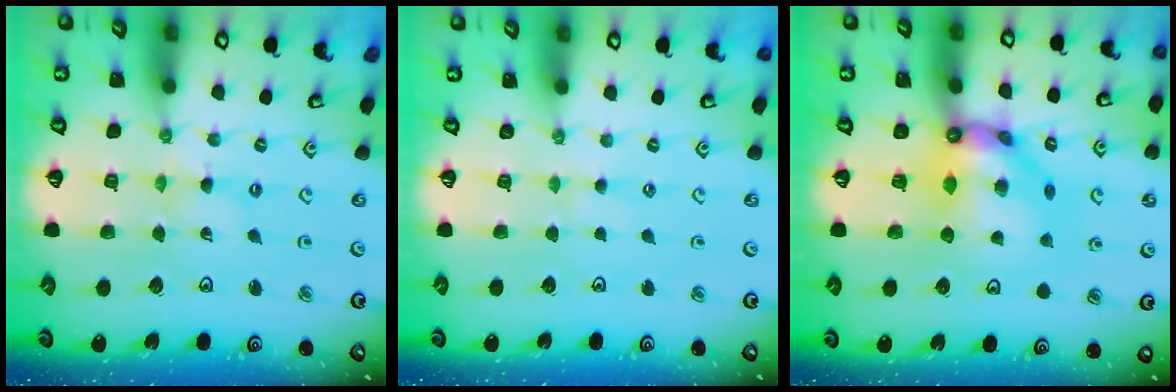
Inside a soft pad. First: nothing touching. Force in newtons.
{"total": 1.9, "press": 1.9, "slide": 0.4}
{"total": 11.6, "press": 11.5, "slide": 1.6}